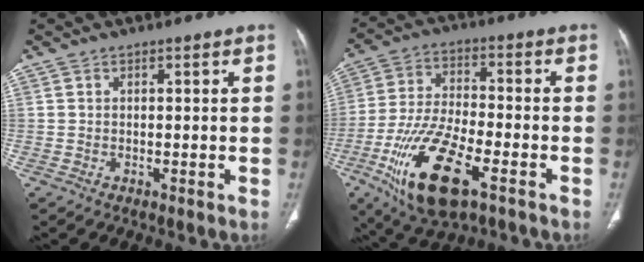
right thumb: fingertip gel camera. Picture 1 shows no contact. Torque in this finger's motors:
{"motor_torque": [-0.03, 0.37, 1.66, -0.89, 0.48]}